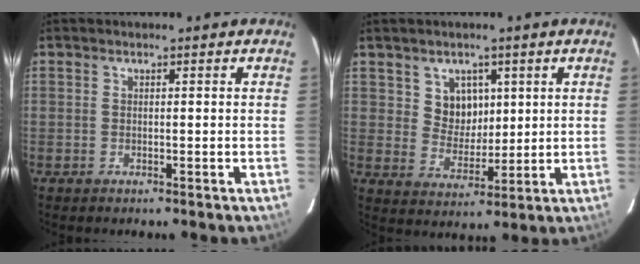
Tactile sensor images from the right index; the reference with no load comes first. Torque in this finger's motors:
{"motor_torque": [0.18, -0.10, 0.07, 0.03]}